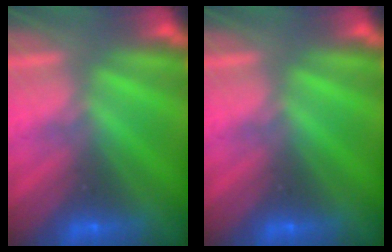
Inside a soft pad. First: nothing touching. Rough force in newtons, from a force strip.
{"total": 0.0}